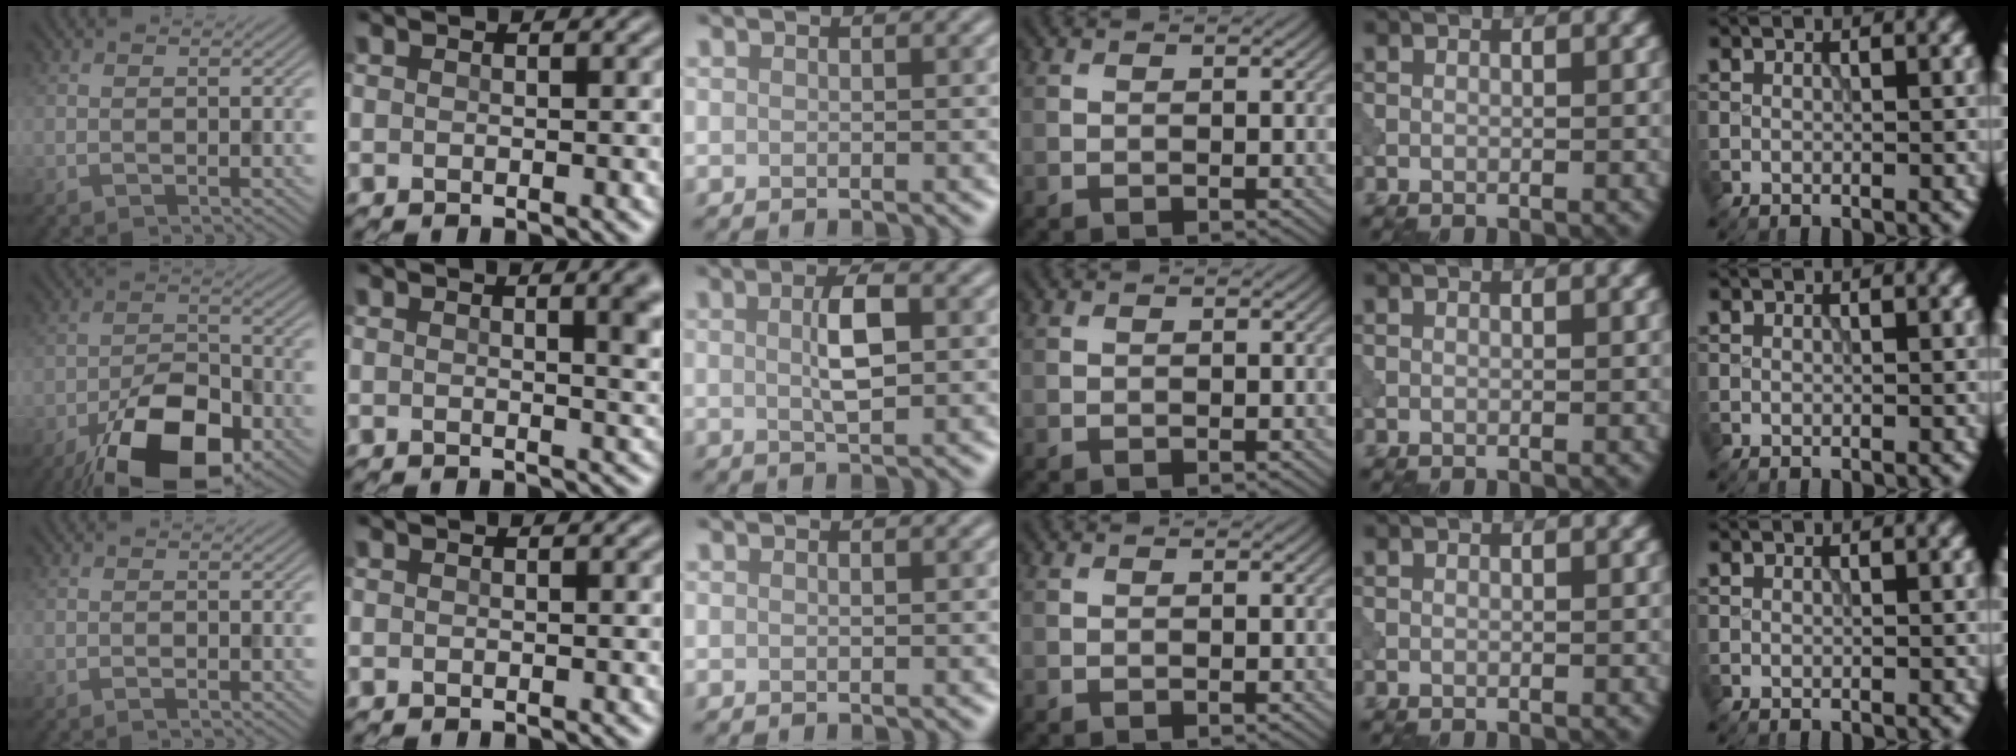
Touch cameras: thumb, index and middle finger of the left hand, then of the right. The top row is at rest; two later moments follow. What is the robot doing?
{"motion": "shake", "object": "bell"}